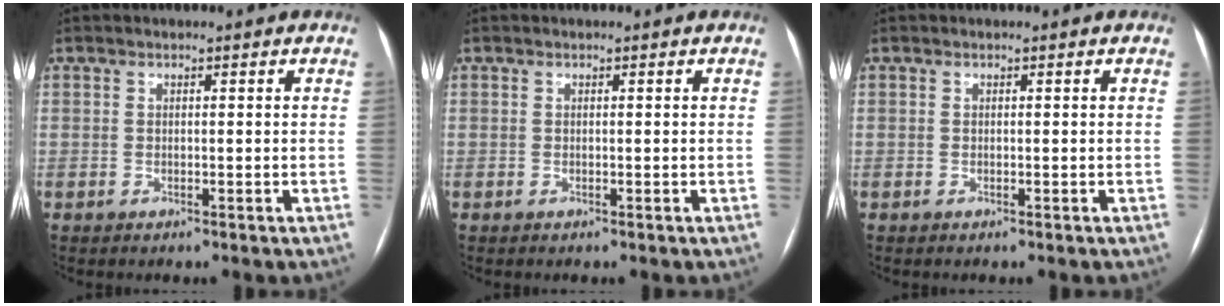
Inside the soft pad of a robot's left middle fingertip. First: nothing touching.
{"total": 0.0}
{"total": 0.0}